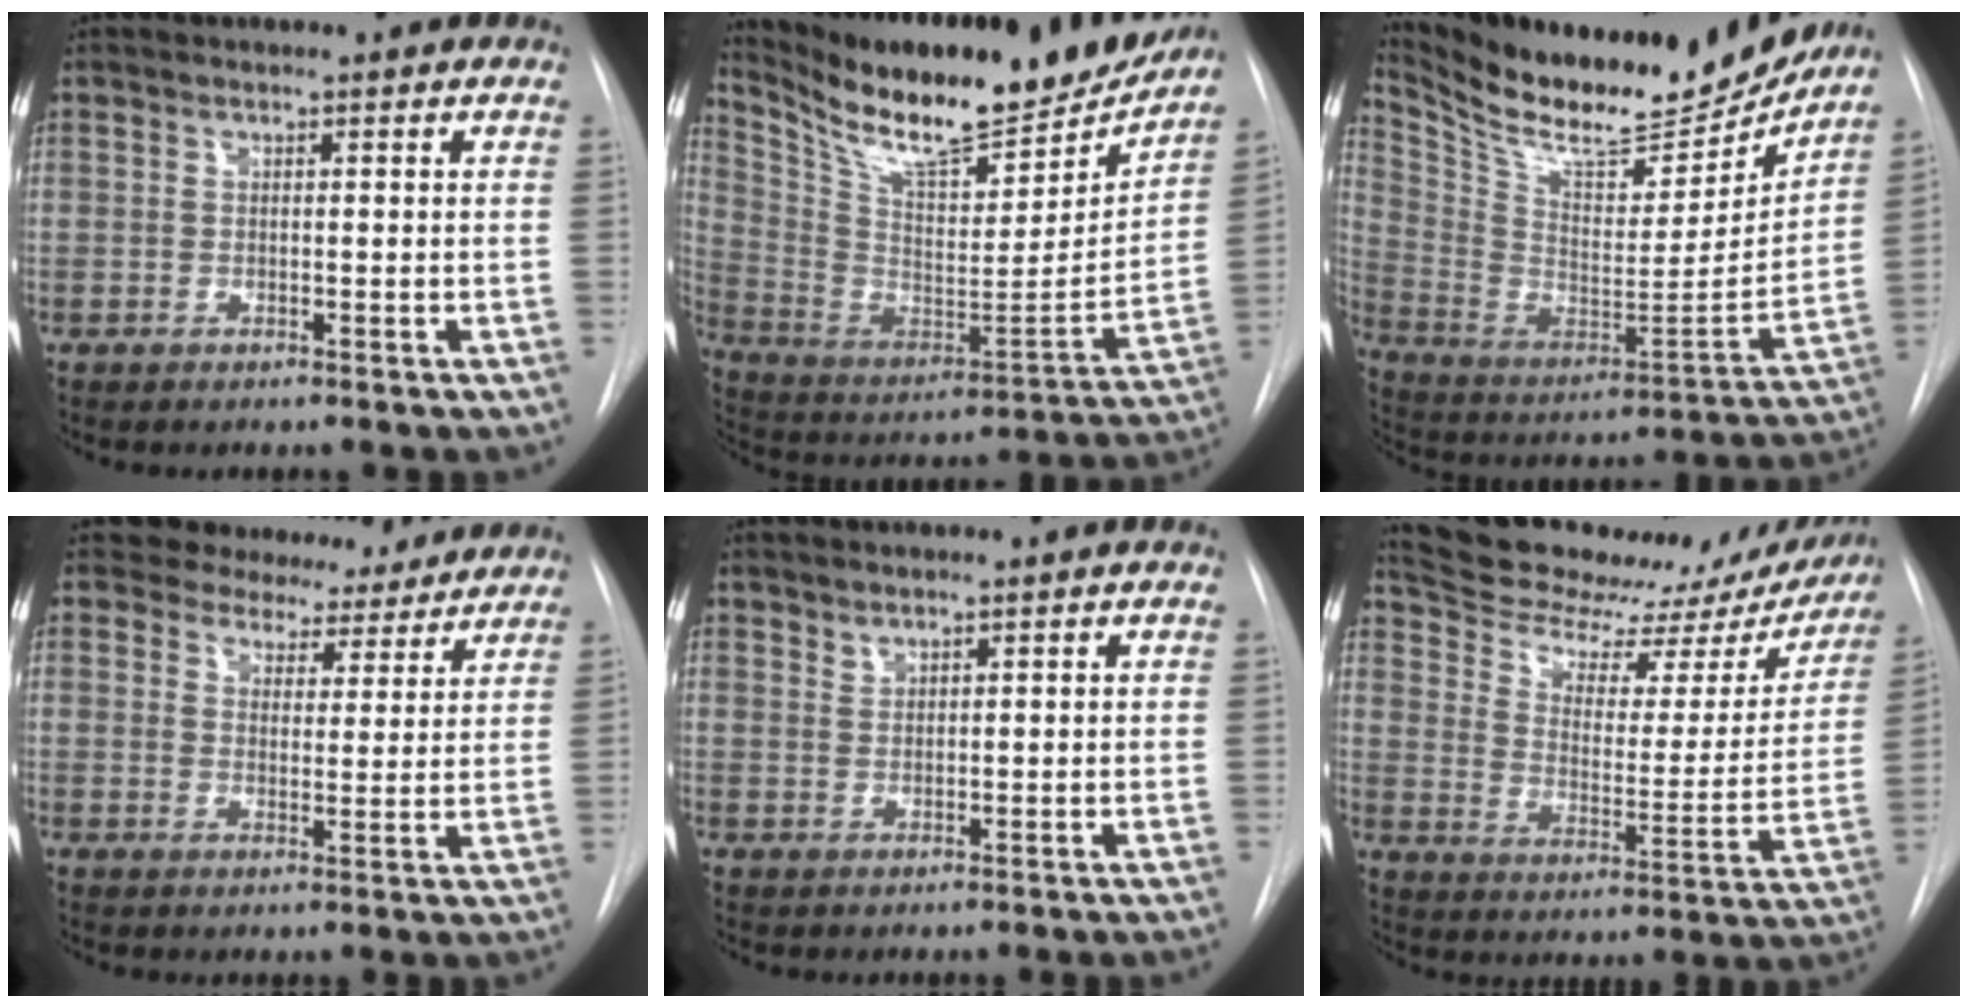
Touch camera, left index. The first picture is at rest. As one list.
[{"total": 24.1, "force": [20.5, 4.7, 11.9], "torque": [-0.215, -0.039, 0.319]}, {"total": 23.5, "force": [21.0, 5.1, 9.2], "torque": [-0.175, -0.040, 0.330]}, {"total": 8.2, "force": [7.5, 3.4, 0.4], "torque": [0.014, -0.006, 0.085]}, {"total": 1.0, "force": [1.0, 0.1, 0.1], "torque": [-0.002, 0.001, 0.022]}, {"total": 23.7, "force": [21.7, 6.4, 7.0], "torque": [-0.097, -0.037, 0.288]}]